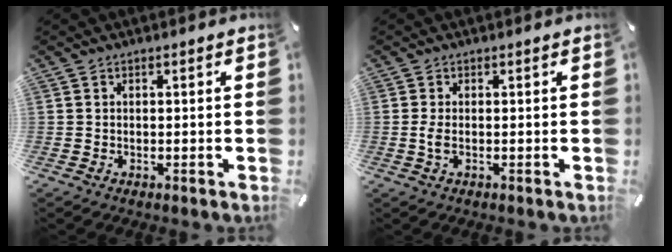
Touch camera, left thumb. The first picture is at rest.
{"total": 2.1, "force": [-0.2, 0.7, 2.0], "torque": [-0.045, -0.003, -0.006]}